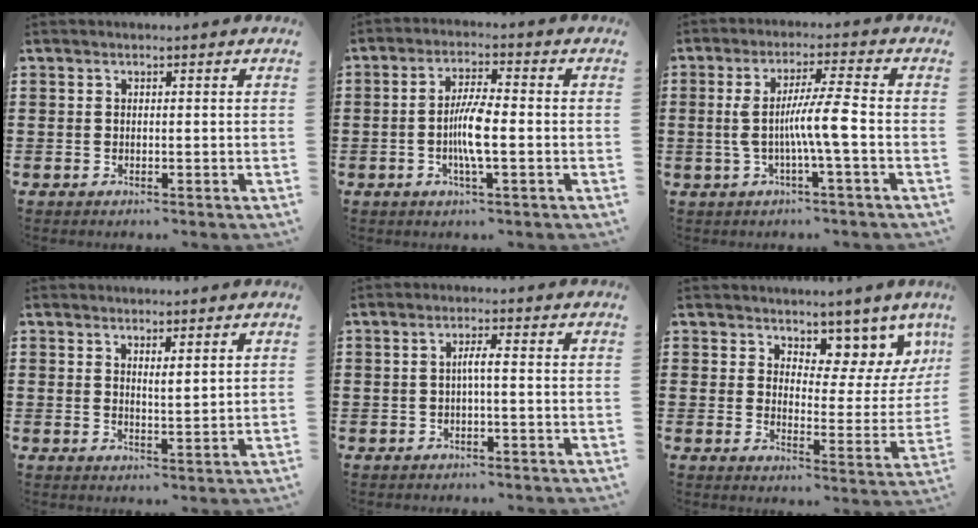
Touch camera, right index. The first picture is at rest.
{"total": 5.9, "force": [-1.2, 1.1, 5.7], "torque": [-0.113, -0.002, -0.028]}
{"total": 7.4, "force": [-1.4, -0.1, 7.3], "torque": [-0.129, -0.002, -0.029]}
{"total": 1.6, "force": [1.5, -0.2, 0.7], "torque": [-0.016, 0.000, 0.027]}
{"total": 2.3, "force": [-0.4, 0.0, 2.2], "torque": [-0.043, 0.000, -0.010]}
{"total": 7.2, "force": [6.1, 3.2, 2.2], "torque": [-0.046, -0.050, 0.104]}